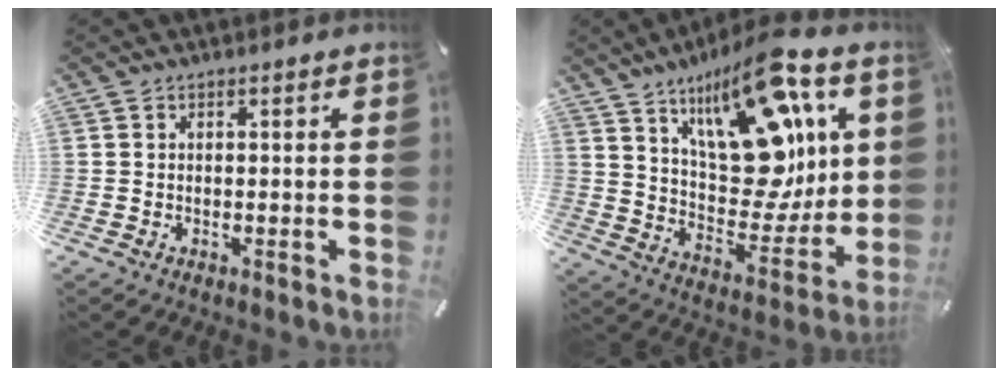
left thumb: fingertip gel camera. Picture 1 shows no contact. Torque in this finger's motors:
{"motor_torque": [3.23, 1.78, 1.60, -1.01, 0.31]}